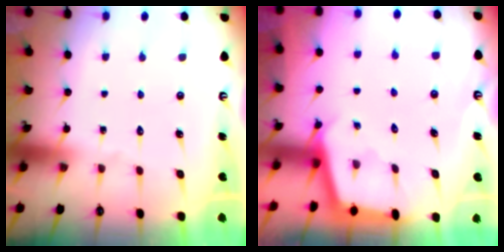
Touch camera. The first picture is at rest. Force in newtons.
{"total": 2.4, "press": 2.4, "slide": 0.2}